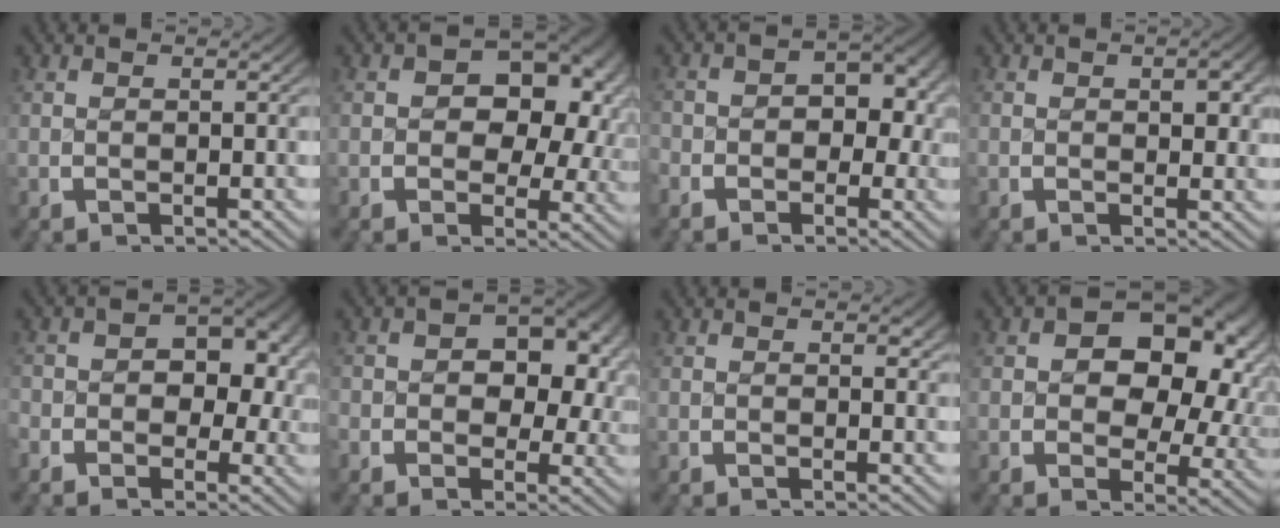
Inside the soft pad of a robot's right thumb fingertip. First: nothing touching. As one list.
[{"total": 8.3, "force": [1.1, 6.0, 5.5], "torque": [-0.070, -0.010, 0.012]}, {"total": 4.8, "force": [-1.0, 3.7, 2.8], "torque": [-0.031, -0.018, -0.018]}, {"total": 1.6, "force": [0.2, 1.2, 1.1], "torque": [-0.012, -0.004, -0.001]}, {"total": 6.1, "force": [-0.4, 4.6, 3.9], "torque": [-0.043, -0.021, -0.010]}, {"total": 6.8, "force": [0.1, 5.1, 4.5], "torque": [-0.051, -0.020, 0.000]}, {"total": 0.6, "force": [0.4, 0.3, 0.3], "torque": [0.000, -0.004, 0.004]}, {"total": 9.7, "force": [1.2, 6.8, 6.7], "torque": [-0.096, -0.013, 0.016]}]